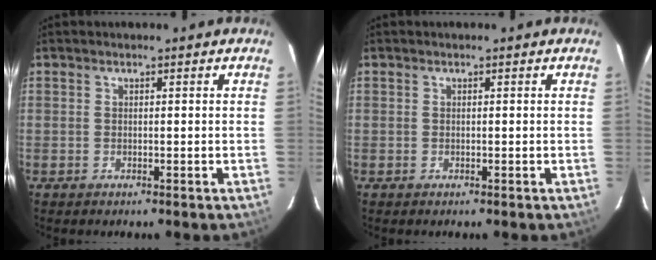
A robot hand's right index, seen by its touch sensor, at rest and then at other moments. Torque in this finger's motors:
{"motor_torque": [0.00, 0.00, 0.01, 0.01]}